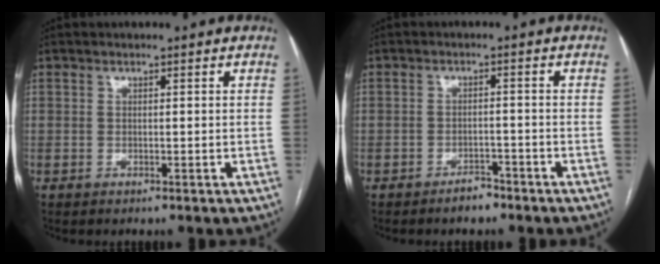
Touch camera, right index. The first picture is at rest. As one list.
[{"total": 2.7, "force": [-2.2, 1.2, 1.0], "torque": [-0.016, 0.004, -0.032]}]